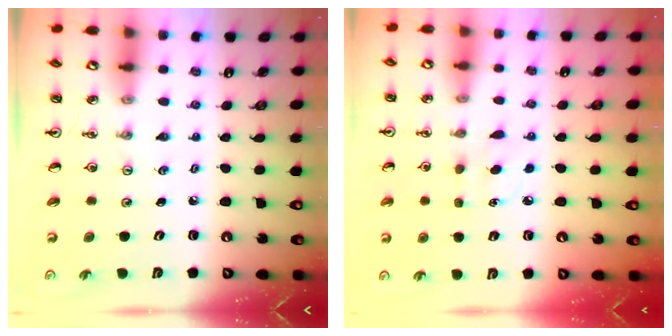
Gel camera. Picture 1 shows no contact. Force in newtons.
{"total": 4.7, "press": 4.7, "slide": 0.6}